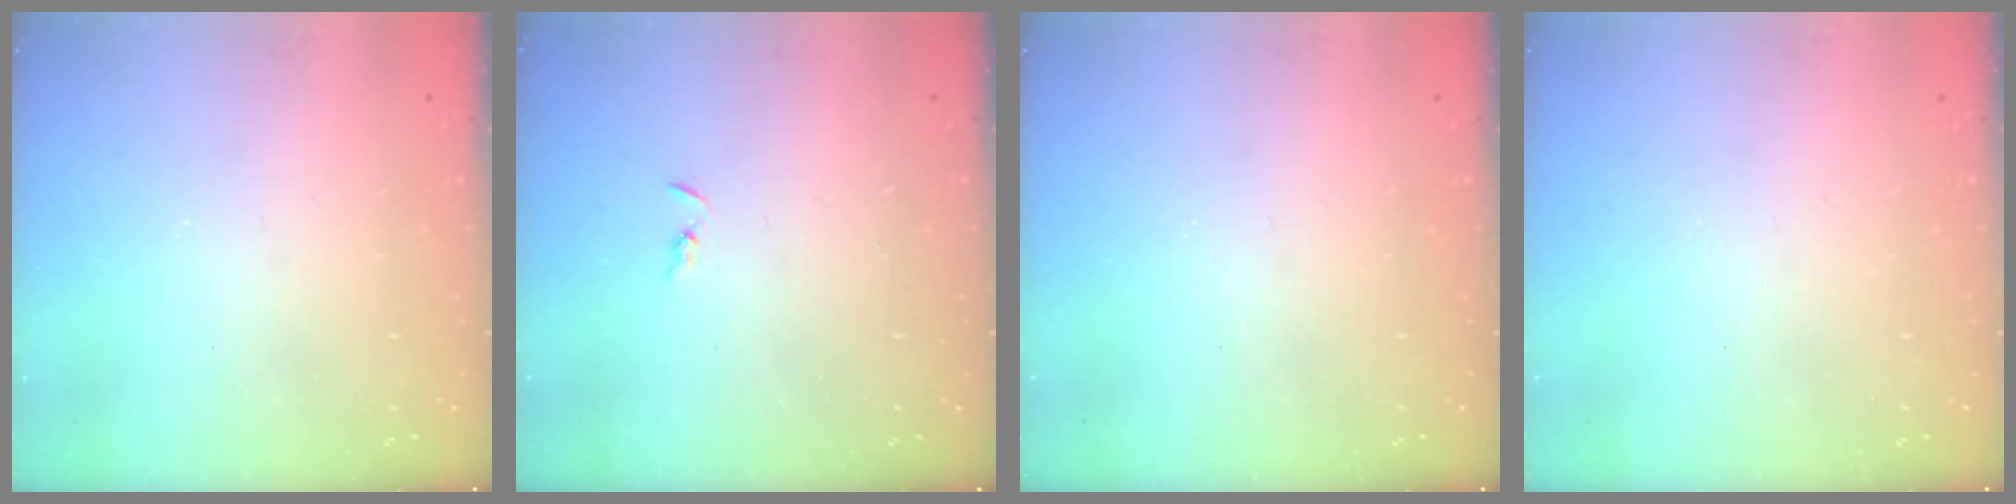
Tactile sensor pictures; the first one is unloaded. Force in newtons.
{"total": 2.1, "press": 2.1, "slide": 0.3}
{"total": 0.0}
{"total": 0.0}